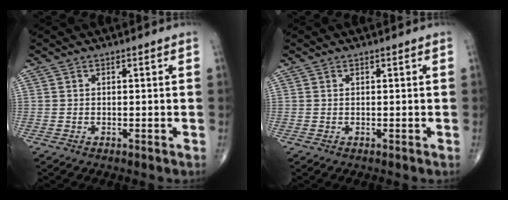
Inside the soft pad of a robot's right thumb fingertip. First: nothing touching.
{"total": 0.0}